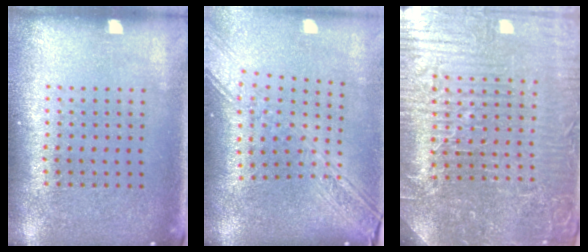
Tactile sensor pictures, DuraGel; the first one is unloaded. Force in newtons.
{"total": 2.8, "press": 2.2, "slide": 1.7}
{"total": 6.2, "press": 5.6, "slide": 2.5}